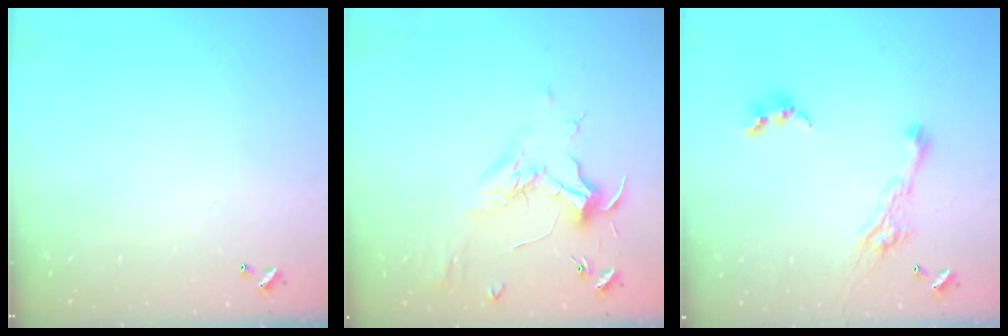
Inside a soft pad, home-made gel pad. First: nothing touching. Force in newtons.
{"total": 2.0, "press": 1.9, "slide": 0.7}
{"total": 7.0, "press": 6.9, "slide": 1.1}